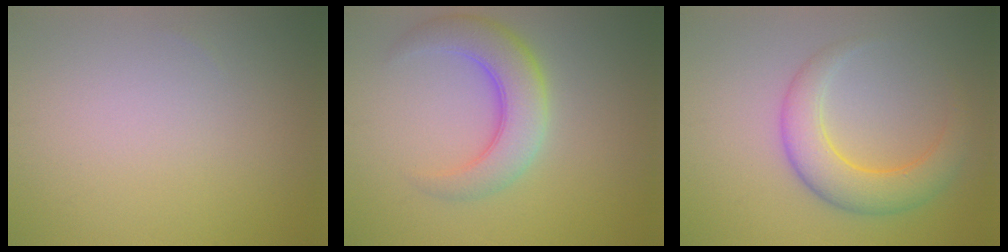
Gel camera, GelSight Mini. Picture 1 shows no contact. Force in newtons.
{"total": 5.6, "press": 5.6, "slide": 0.3}
{"total": 4.8, "press": 4.8, "slide": 0.1}